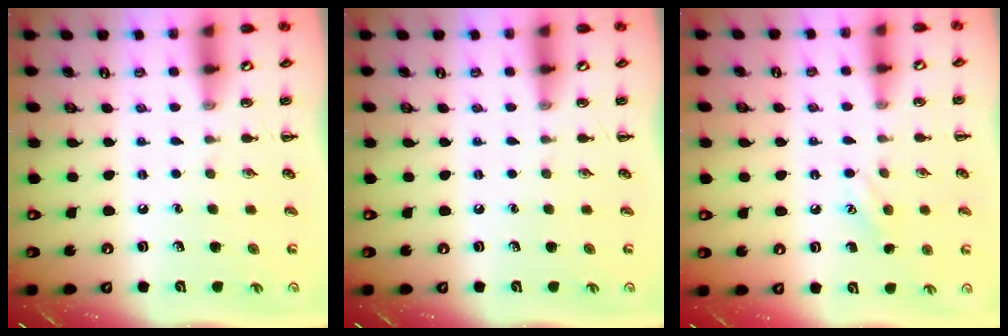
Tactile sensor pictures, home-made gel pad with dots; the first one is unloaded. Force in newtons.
{"total": 0.0}
{"total": 7.9, "press": 7.6, "slide": 1.9}